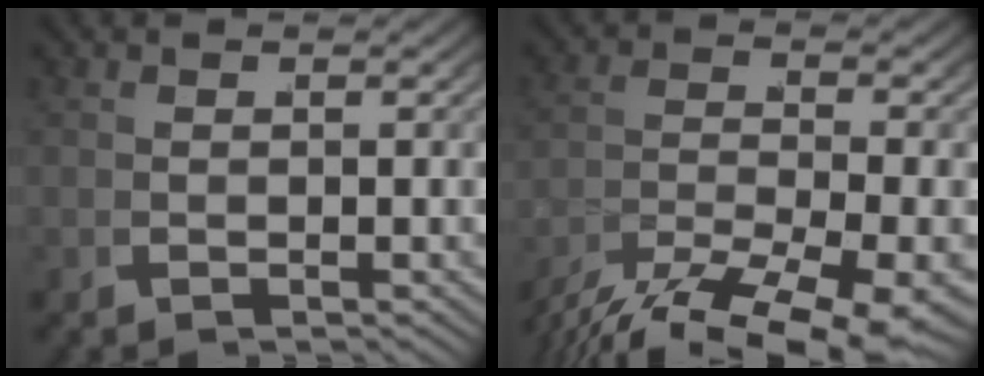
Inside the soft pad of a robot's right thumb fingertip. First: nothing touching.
{"total": 9.7, "force": [-6.5, 4.2, 5.8], "torque": [-0.105, -0.036, -0.094]}